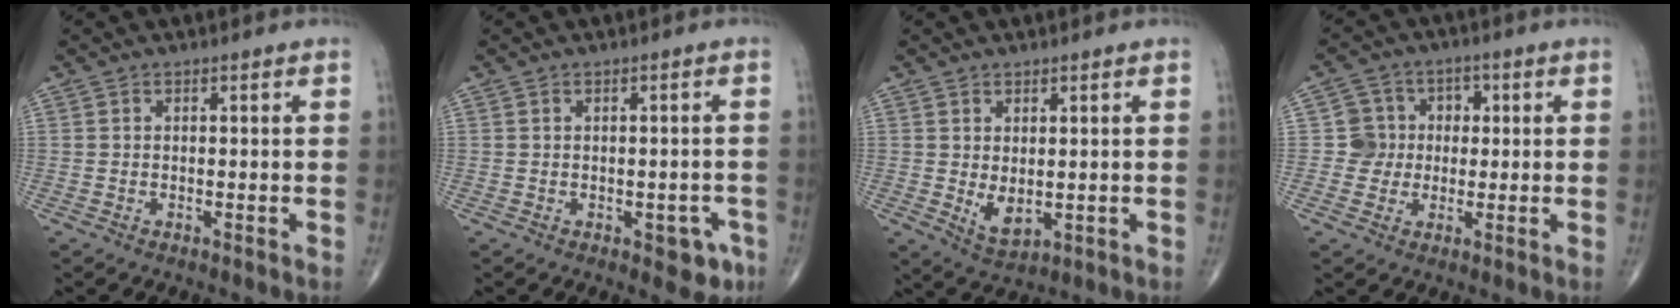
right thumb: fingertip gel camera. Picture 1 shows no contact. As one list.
[{"total": 4.5, "force": [-2.0, 2.5, 3.2], "torque": [-0.011, 0.008, -0.021]}, {"total": 4.3, "force": [0.1, 2.3, 3.6], "torque": [-0.054, -0.012, 0.016]}, {"total": 6.0, "force": [0.0, 5.9, 0.7], "torque": [0.035, 0.016, -0.009]}]